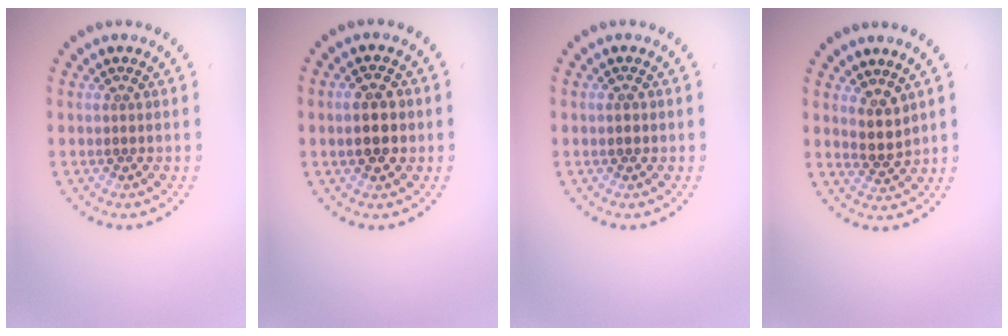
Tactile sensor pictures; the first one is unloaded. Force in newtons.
{"total": 3.9, "press": 3.9, "slide": 0.2}
{"total": 1.1, "press": 1.1, "slide": 0.1}
{"total": 2.3, "press": 1.9, "slide": 1.3}